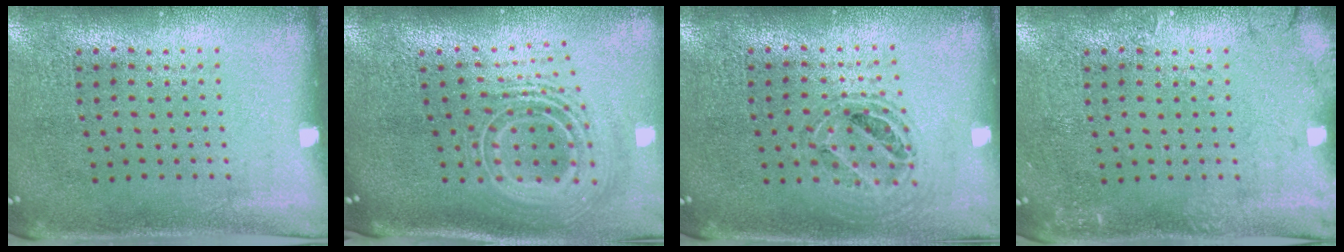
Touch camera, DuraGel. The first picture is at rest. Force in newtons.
{"total": 2.8, "press": 1.9, "slide": 2.1}
{"total": 0.8, "press": 0.8, "slide": 0.1}
{"total": 1.9, "press": 1.8, "slide": 0.2}